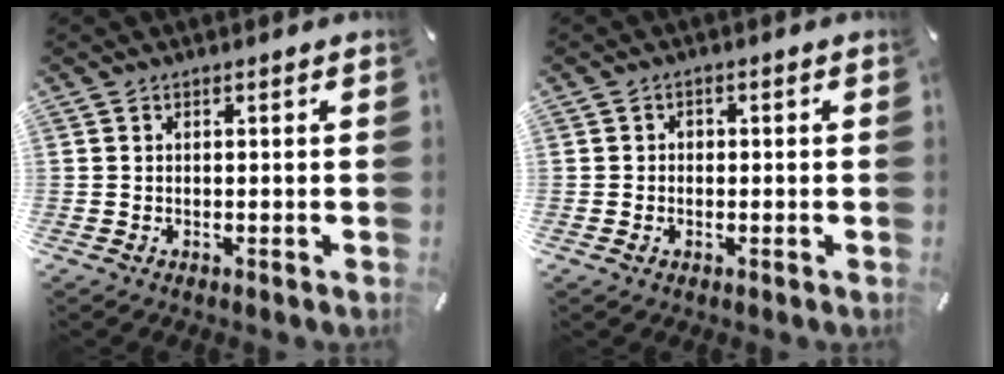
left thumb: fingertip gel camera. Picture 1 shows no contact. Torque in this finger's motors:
{"motor_torque": [-0.05, -0.09, 0.02, -0.03, 0.00]}